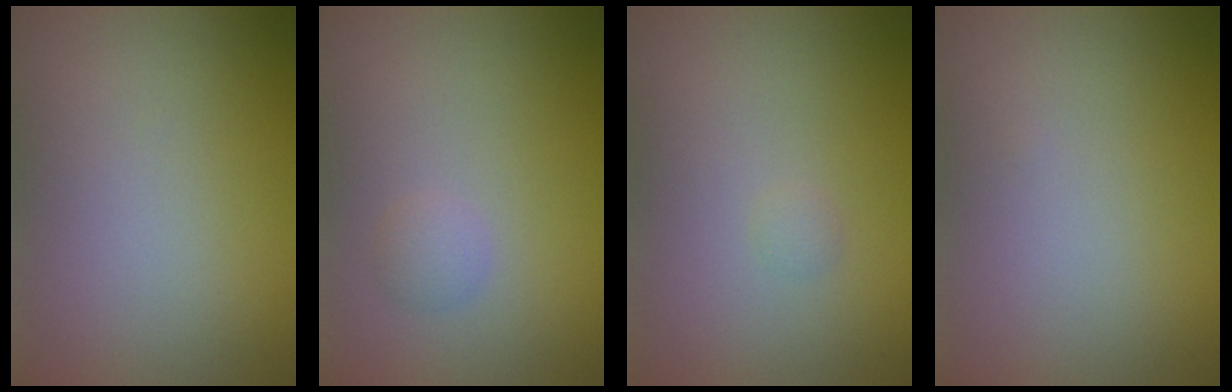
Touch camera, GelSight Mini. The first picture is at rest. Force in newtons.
{"total": 1.1, "press": 1.1, "slide": 0.0}
{"total": 0.5, "press": 0.5, "slide": 0.0}
{"total": 0.0}